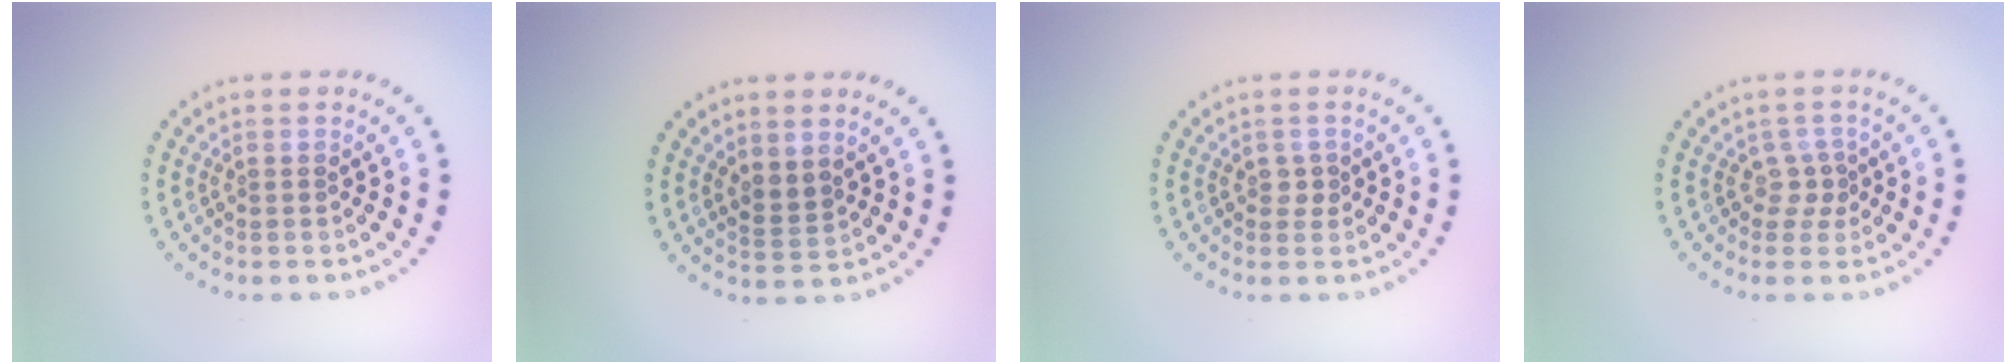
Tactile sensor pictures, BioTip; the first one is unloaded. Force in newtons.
{"total": 1.6, "press": 1.3, "slide": 0.9}
{"total": 0.8, "press": 0.8, "slide": 0.2}
{"total": 1.5, "press": 1.1, "slide": 1.1}